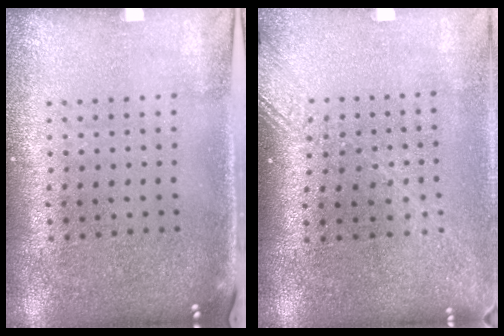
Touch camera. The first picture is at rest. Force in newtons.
{"total": 1.8, "press": 1.4, "slide": 1.1}